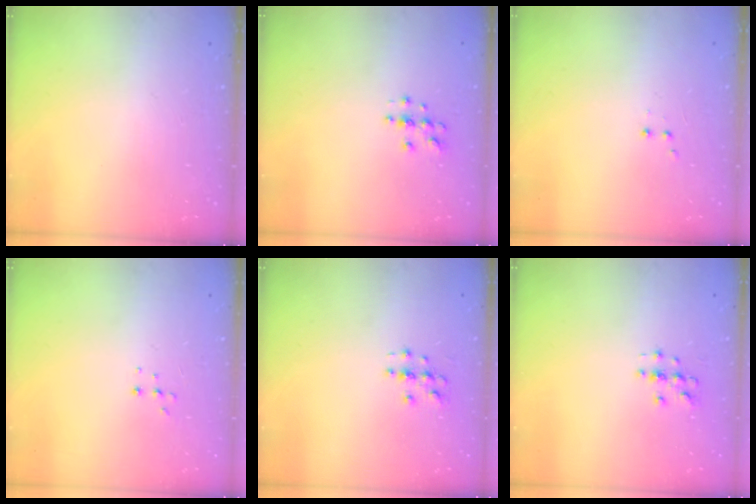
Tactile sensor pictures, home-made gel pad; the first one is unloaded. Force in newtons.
{"total": 4.0, "press": 4.0, "slide": 0.5}
{"total": 2.0, "press": 1.8, "slide": 0.9}
{"total": 5.0, "press": 4.9, "slide": 0.9}
{"total": 2.8, "press": 2.8, "slide": 0.3}
{"total": 2.9, "press": 2.9, "slide": 0.3}